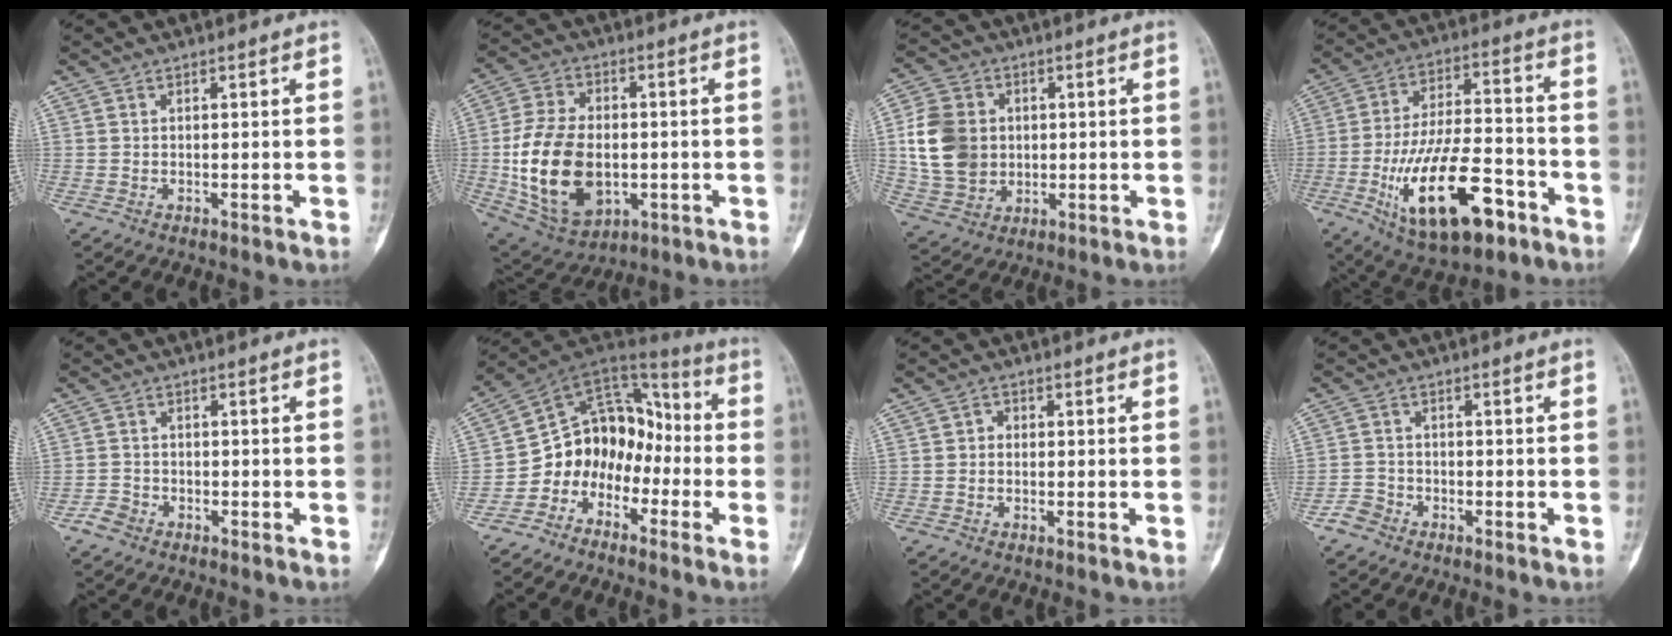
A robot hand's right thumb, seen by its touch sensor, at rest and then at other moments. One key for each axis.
{"total": 18.7, "fx": -2.4, "fy": 12.1, "fz": 14.0, "tx": -0.245, "ty": 0.002, "tz": -0.025}
{"total": 13.0, "fx": 1.1, "fy": 10.6, "fz": 7.3, "tx": -0.123, "ty": 0.003, "tz": 0.027}
{"total": 20.5, "fx": -8.7, "fy": 8.9, "fz": 16.4, "tx": -0.274, "ty": 0.041, "tz": -0.135}
{"total": 2.5, "fx": -1.7, "fy": 1.8, "fz": 0.6, "tx": -0.006, "ty": 0.012, "tz": -0.034}
{"total": 12.5, "fx": -5.3, "fy": 9.8, "fz": 5.6, "tx": -0.045, "ty": 0.103, "tz": -0.107}
{"total": 1.5, "fx": -0.1, "fy": 1.3, "fz": 0.7, "tx": 0.000, "ty": 0.006, "tz": -0.007}
{"total": 3.0, "fx": -2.1, "fy": 2.0, "fz": 0.4, "tx": -0.002, "ty": 0.014, "tz": -0.047}